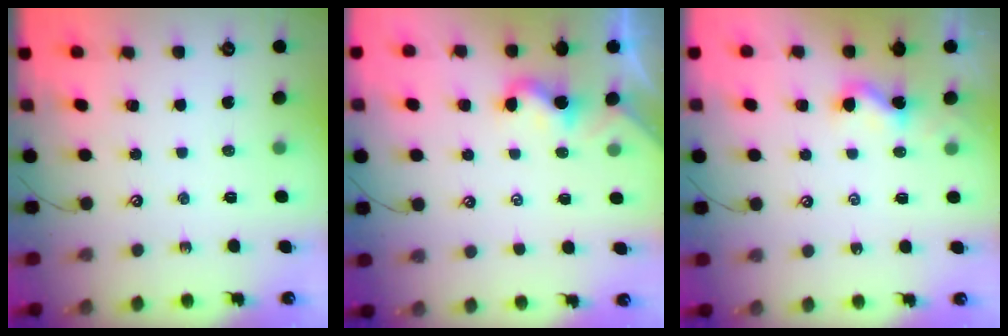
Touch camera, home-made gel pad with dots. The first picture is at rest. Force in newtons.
{"total": 1.8, "press": 1.8, "slide": 0.3}
{"total": 2.1, "press": 2.1, "slide": 0.3}